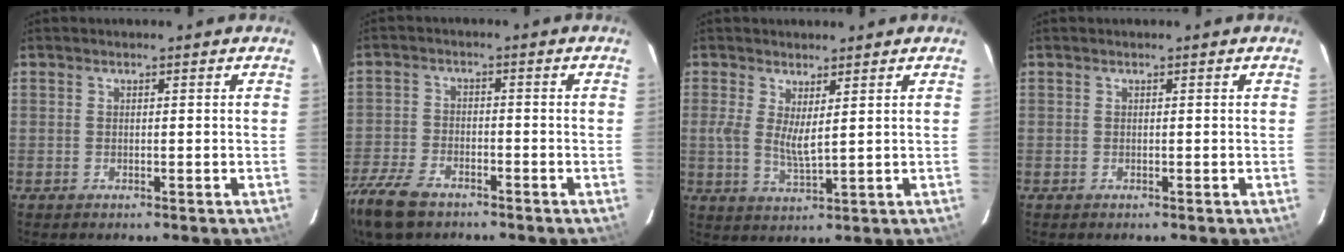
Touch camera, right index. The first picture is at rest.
{"total": 10.9, "force": [-7.8, 5.2, 5.4], "torque": [-0.149, -0.019, -0.155]}
{"total": 4.4, "force": [1.4, 1.1, 4.1], "torque": [-0.077, -0.011, 0.025]}
{"total": 0.0}